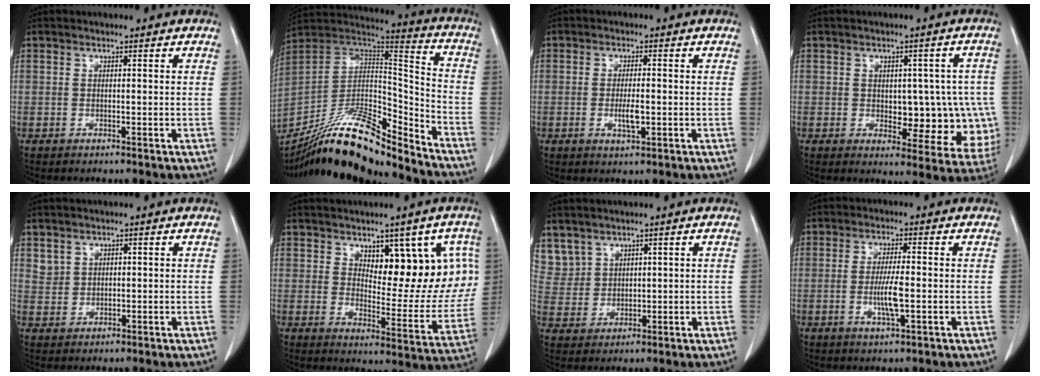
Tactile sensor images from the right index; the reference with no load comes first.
{"total": 23.1, "force": [-19.8, 3.2, 11.5], "torque": [-0.223, 0.006, -0.346]}
{"total": 3.5, "force": [-0.8, 0.7, 3.3], "torque": [-0.067, -0.004, -0.010]}
{"total": 10.8, "force": [-1.0, 5.9, 9.0], "torque": [-0.091, 0.013, 0.004]}
{"total": 2.3, "force": [1.3, 1.9, 0.2], "torque": [0.005, 0.002, 0.022]}
{"total": 12.9, "force": [5.0, 5.8, 10.4], "torque": [-0.116, 0.004, 0.080]}
{"total": 6.9, "force": [4.6, 5.1, 0.7], "torque": [-0.027, 0.014, 0.113]}
{"total": 5.2, "force": [-1.0, 0.4, 5.1], "torque": [-0.102, -0.010, -0.016]}